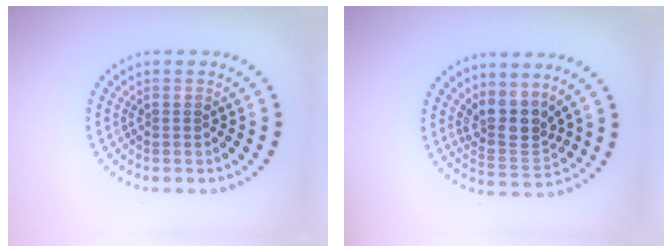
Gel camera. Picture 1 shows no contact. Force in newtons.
{"total": 3.7, "press": 2.8, "slide": 2.4}